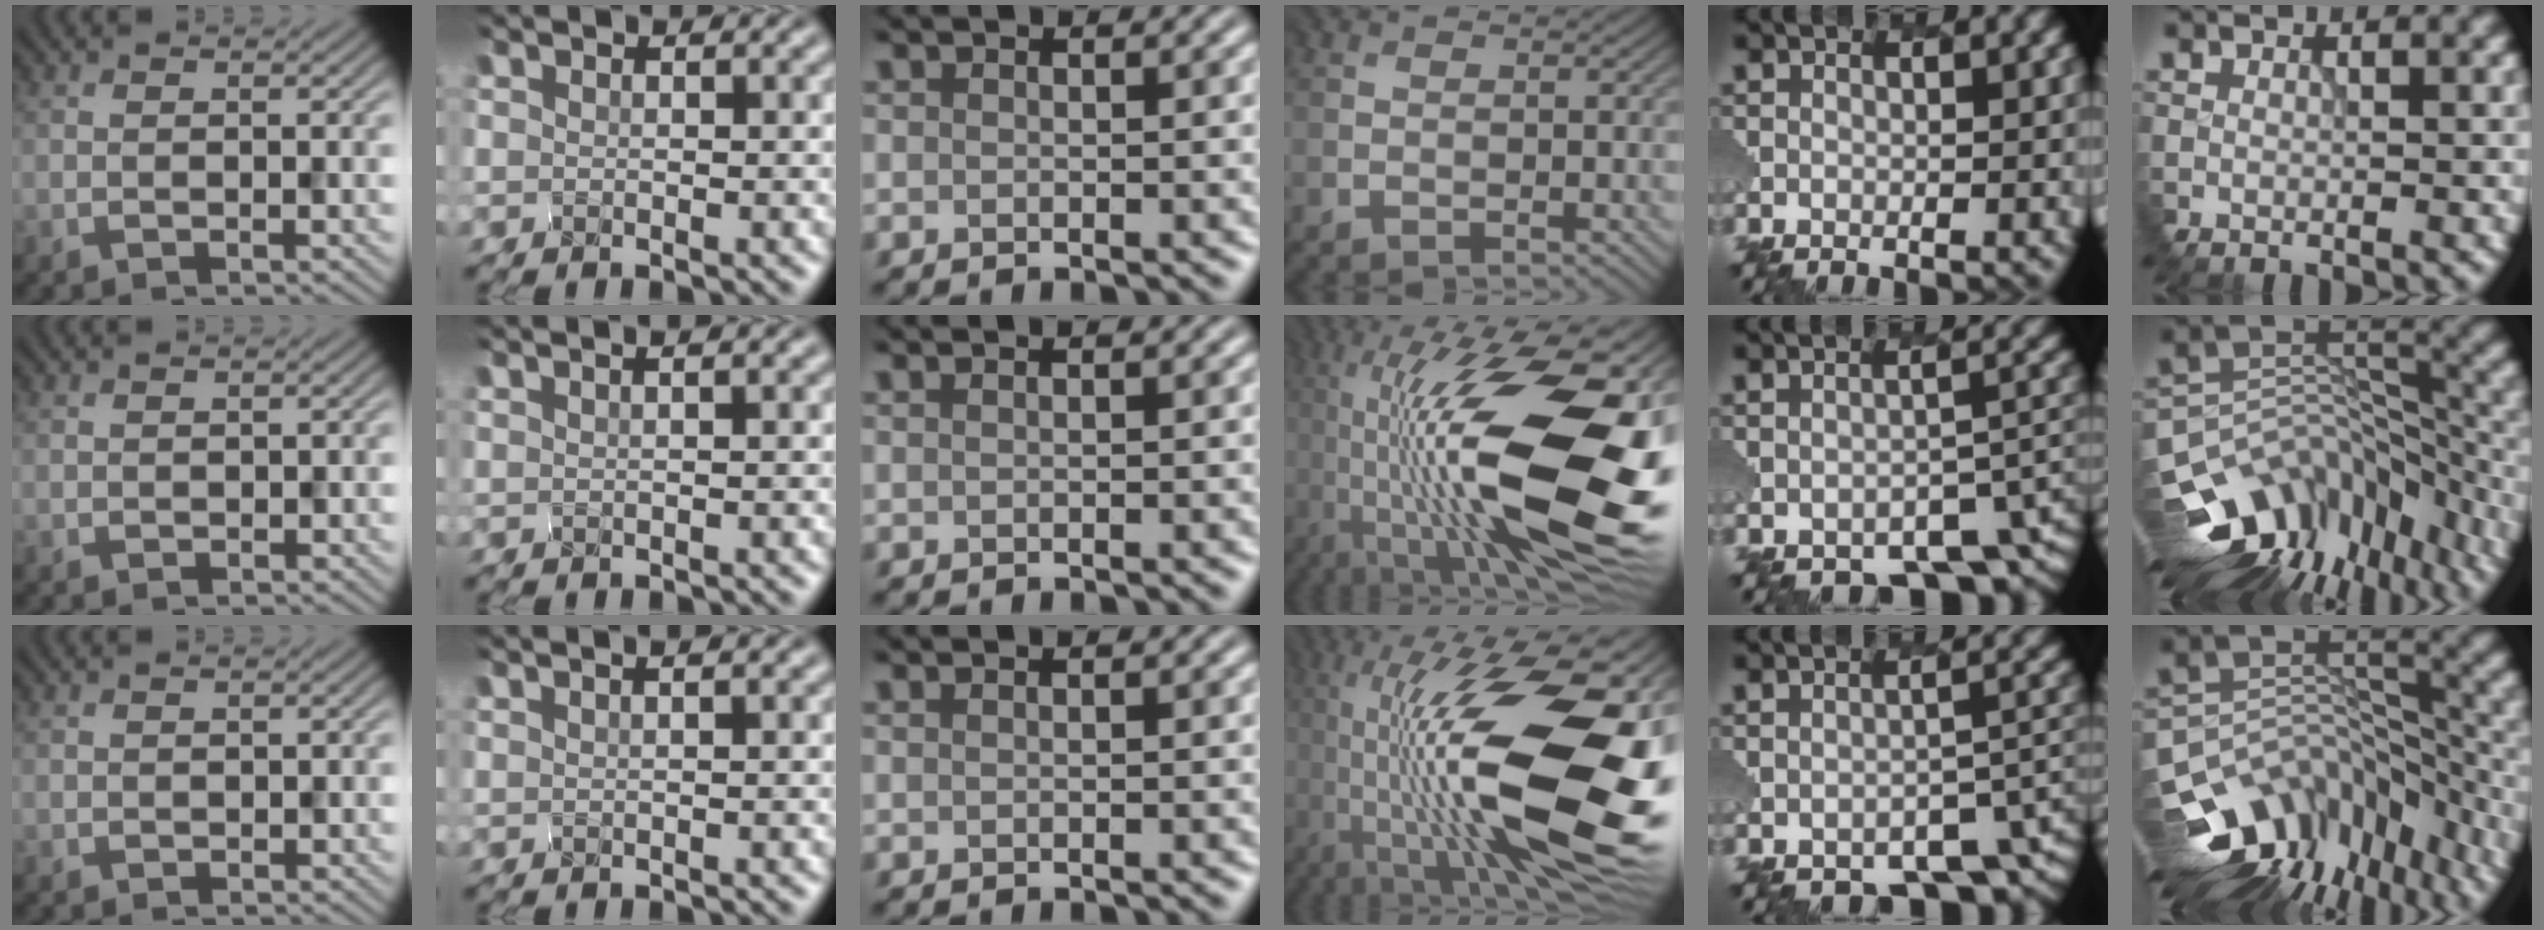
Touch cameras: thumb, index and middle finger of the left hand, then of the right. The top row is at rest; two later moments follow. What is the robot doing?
{"motion": "disassemble", "object": "battery cover"}